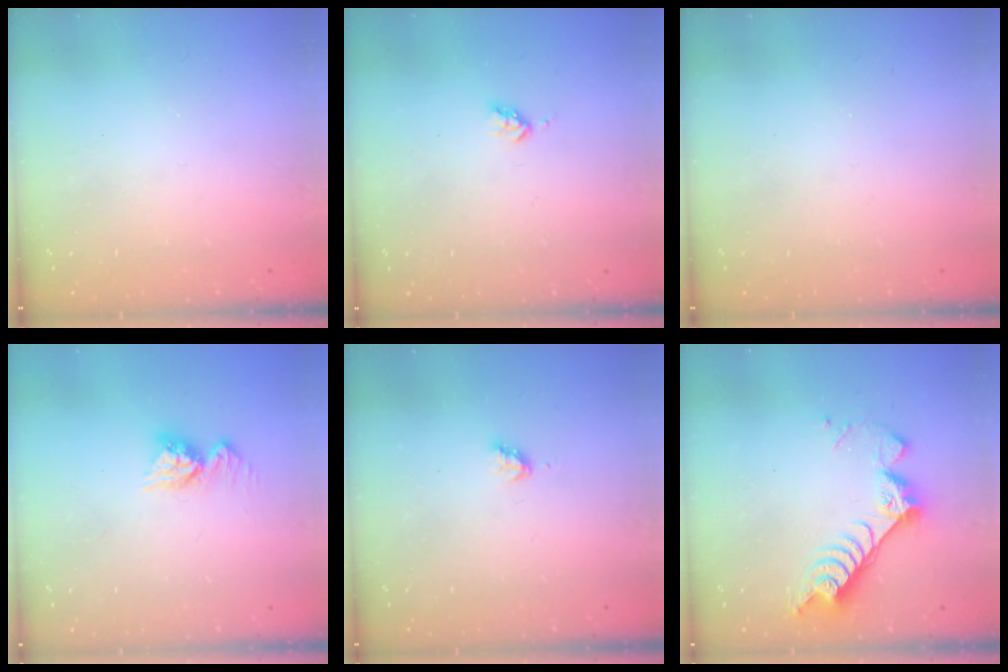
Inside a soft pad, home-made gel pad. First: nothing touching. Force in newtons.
{"total": 2.7, "press": 2.6, "slide": 0.5}
{"total": 0.0}
{"total": 9.4, "press": 9.4, "slide": 0.9}
{"total": 2.8, "press": 2.8, "slide": 0.3}
{"total": 10.1, "press": 10.0, "slide": 1.0}